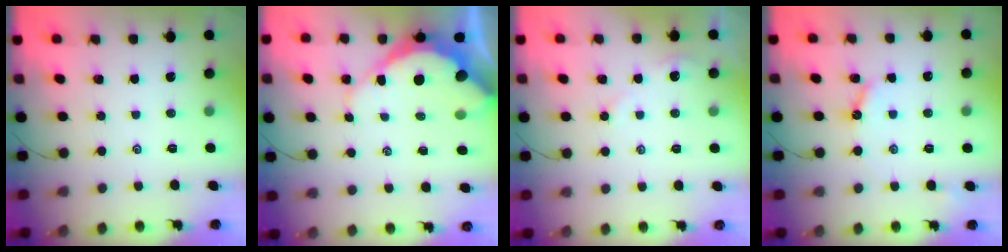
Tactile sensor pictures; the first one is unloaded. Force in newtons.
{"total": 10.9, "press": 10.9, "slide": 1.0}
{"total": 2.8, "press": 2.8, "slide": 0.4}
{"total": 6.3, "press": 6.3, "slide": 0.1}